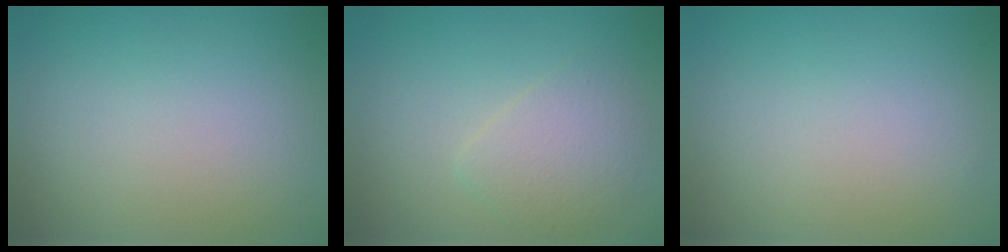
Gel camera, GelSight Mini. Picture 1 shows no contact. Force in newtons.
{"total": 2.6, "press": 2.6, "slide": 0.0}
{"total": 0.0}